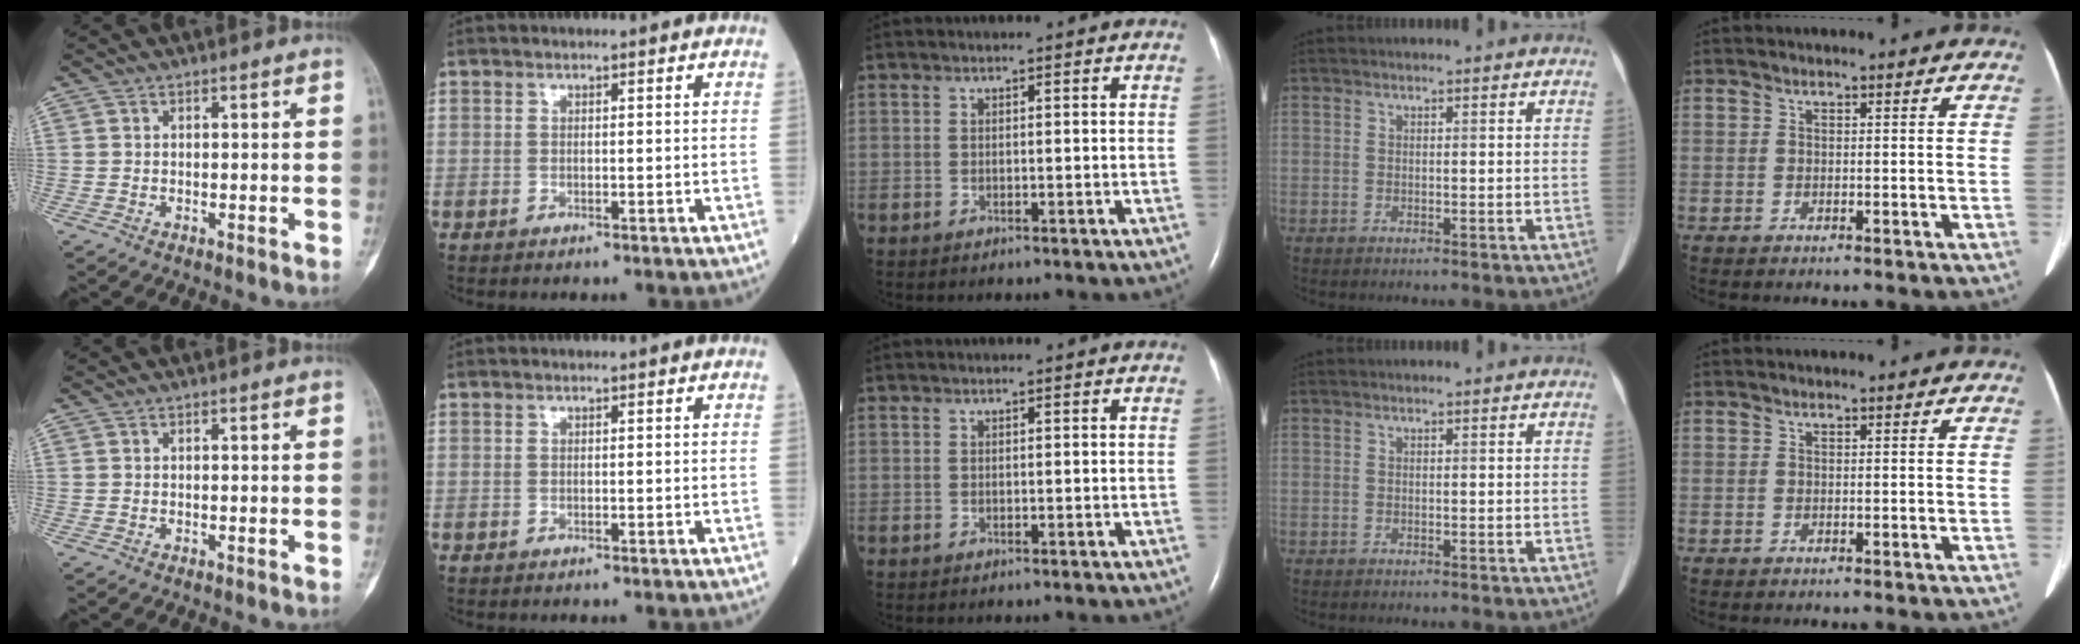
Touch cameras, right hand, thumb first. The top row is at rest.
{}